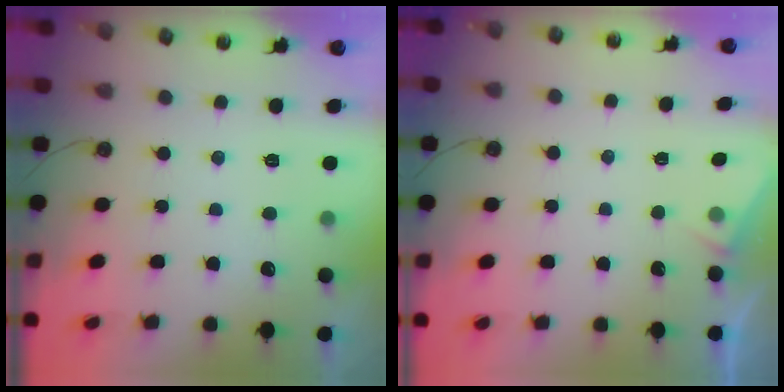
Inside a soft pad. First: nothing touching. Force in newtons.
{"total": 3.6, "press": 3.5, "slide": 0.4}